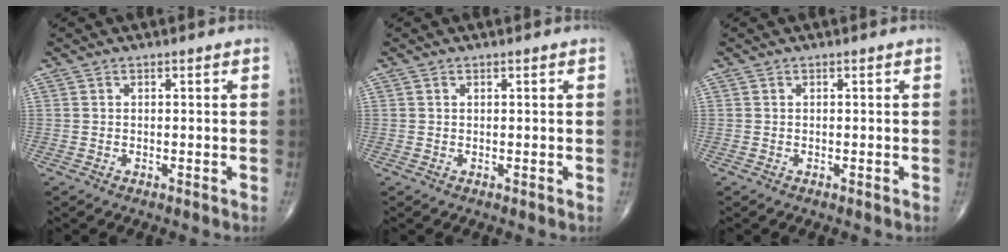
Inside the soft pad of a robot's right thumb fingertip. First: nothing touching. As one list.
[{"total": 0.0}, {"total": 0.0}]